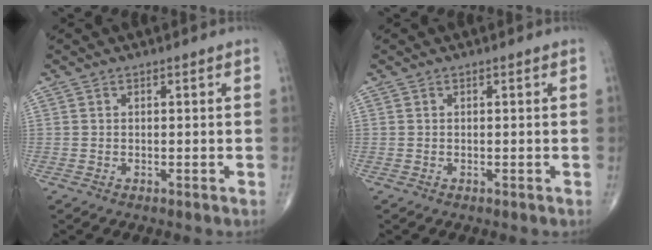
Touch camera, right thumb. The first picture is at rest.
{"total": 0.0}